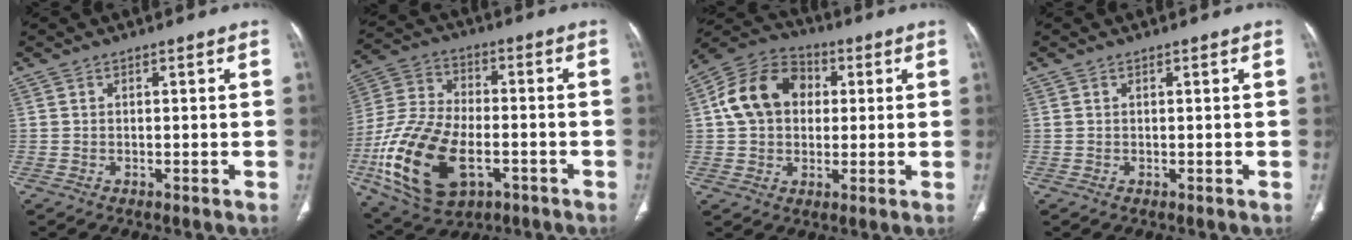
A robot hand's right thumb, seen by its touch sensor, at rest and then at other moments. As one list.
[{"total": 22.0, "force": [-6.6, 12.8, 16.6], "torque": [-0.333, 0.011, -0.104]}, {"total": 14.6, "force": [2.5, 10.8, 9.5], "torque": [-0.156, 0.028, 0.033]}, {"total": 0.0}]